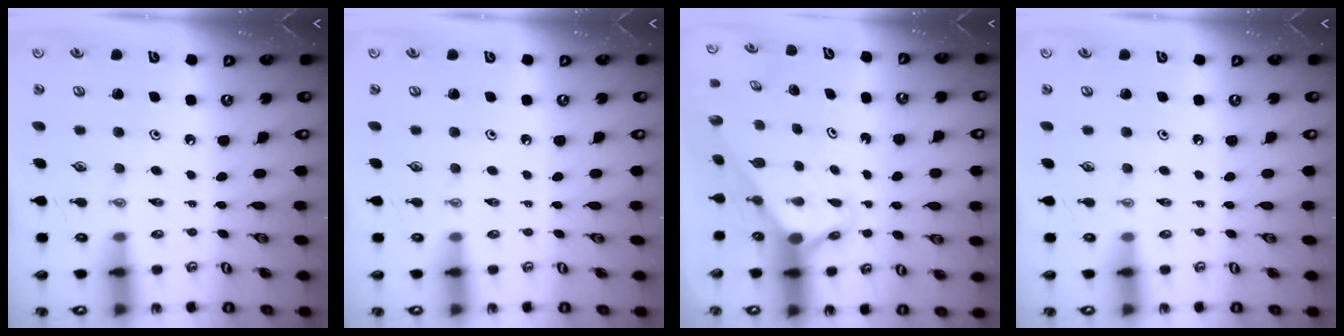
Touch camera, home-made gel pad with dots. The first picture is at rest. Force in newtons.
{"total": 0.0}
{"total": 2.6, "press": 2.6, "slide": 0.1}
{"total": 0.0}